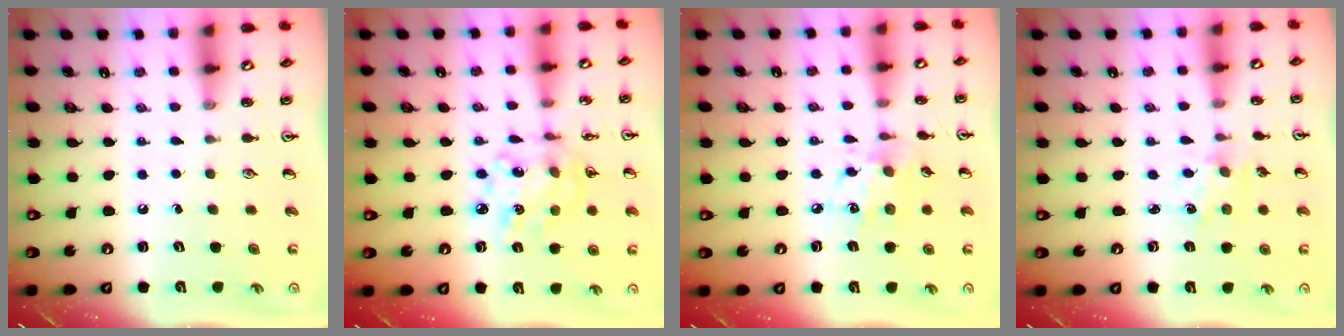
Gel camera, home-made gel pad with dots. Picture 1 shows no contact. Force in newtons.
{"total": 9.8, "press": 9.7, "slide": 0.9}
{"total": 9.1, "press": 9.0, "slide": 0.6}
{"total": 1.1, "press": 1.1, "slide": 0.2}